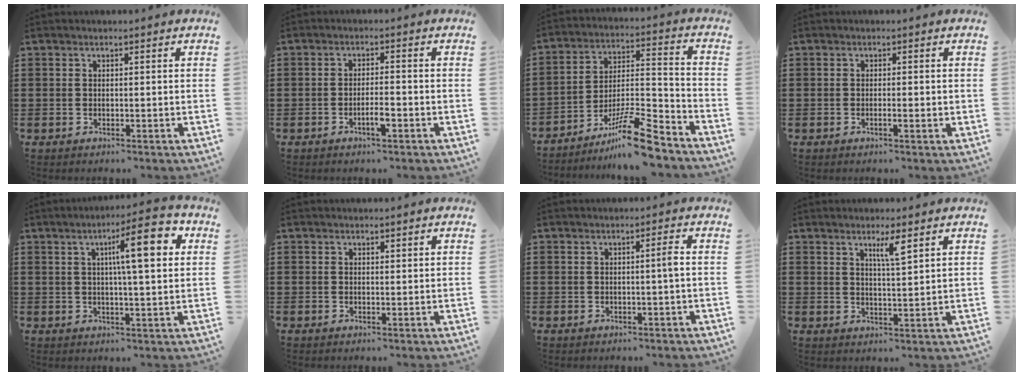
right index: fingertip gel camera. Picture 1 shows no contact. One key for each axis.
{"total": 2.8, "fx": -1.5, "fy": 0.5, "fz": 2.4, "tx": -0.041, "ty": 0.003, "tz": -0.027}
{"total": 12.4, "fx": -9.6, "fy": 1.9, "fz": 7.5, "tx": -0.118, "ty": 0.032, "tz": -0.179}
{"total": 1.2, "fx": -0.3, "fy": 0.1, "fz": 1.1, "tx": -0.019, "ty": -0.002, "tz": -0.005}
{"total": 11.0, "fx": 3.5, "fy": 2.2, "fz": 10.2, "tx": -0.169, "ty": 0.000, "tz": 0.048}
{"total": 0.6, "fx": 0.4, "fy": 0.4, "fz": 0.2, "tx": -0.005, "ty": 0.003, "tz": 0.008}
{"total": 1.7, "fx": -0.1, "fy": -0.4, "fz": 1.7, "tx": -0.029, "ty": -0.002, "tz": -0.006}
{"total": 3.7, "fx": 2.3, "fy": 0.3, "fz": 2.9, "tx": -0.053, "ty": -0.002, "tz": 0.037}